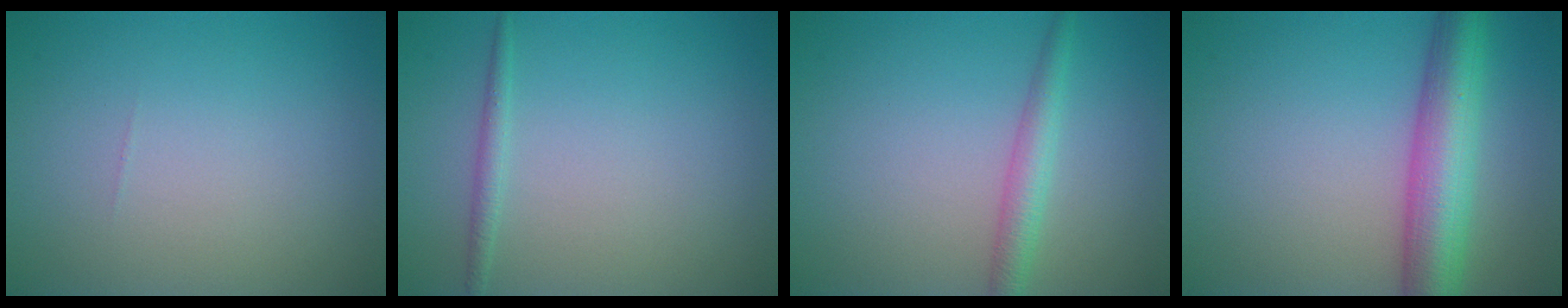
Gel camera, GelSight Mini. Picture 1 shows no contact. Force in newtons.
{"total": 1.1, "press": 1.1, "slide": 0.1}
{"total": 2.4, "press": 2.4, "slide": 0.1}
{"total": 7.1, "press": 7.1, "slide": 0.2}